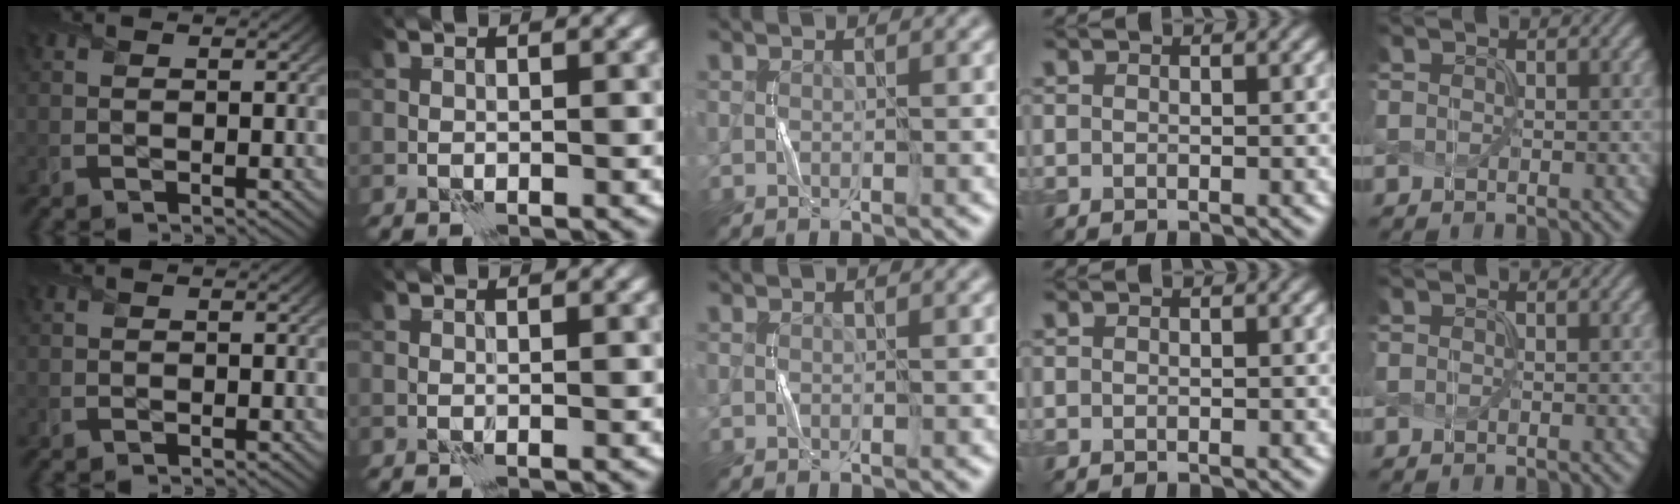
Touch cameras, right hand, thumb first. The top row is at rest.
{"little": {"total": 0.7, "force": [-0.3, -0.3, -0.6], "torque": [0.005, -0.001, 0.002]}}